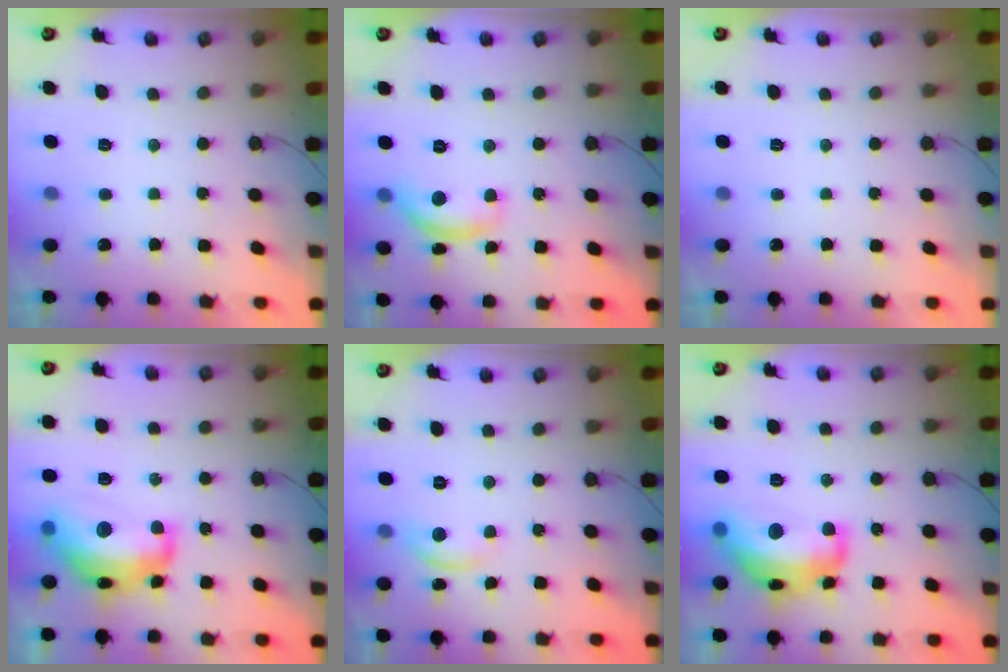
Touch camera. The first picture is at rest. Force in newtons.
{"total": 11.3, "press": 11.3, "slide": 0.8}
{"total": 0.0}
{"total": 15.6, "press": 15.6, "slide": 0.9}
{"total": 6.6, "press": 6.6, "slide": 0.3}
{"total": 17.2, "press": 17.2, "slide": 1.1}